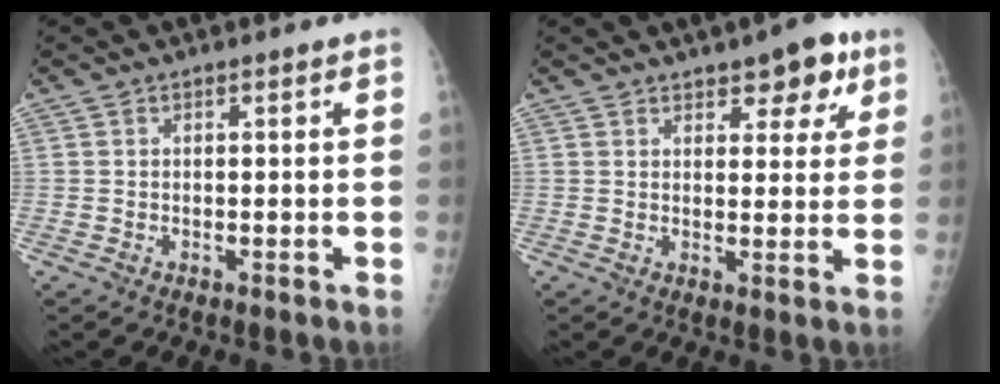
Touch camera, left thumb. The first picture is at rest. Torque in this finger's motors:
{"motor_torque": [-0.27, 0.30, -0.35, -0.05, -0.32]}